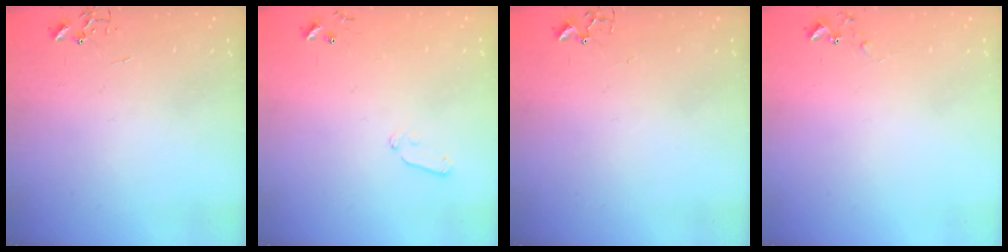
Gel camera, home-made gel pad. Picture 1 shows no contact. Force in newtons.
{"total": 6.0, "press": 5.9, "slide": 1.0}
{"total": 3.0, "press": 2.9, "slide": 0.4}
{"total": 5.0, "press": 5.0, "slide": 0.5}